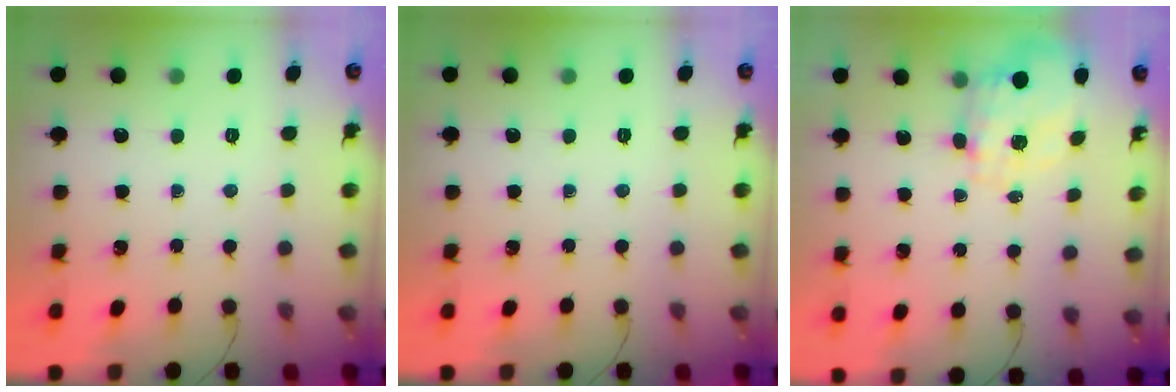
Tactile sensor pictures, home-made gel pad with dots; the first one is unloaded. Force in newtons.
{"total": 0.0}
{"total": 3.3, "press": 3.1, "slide": 1.3}